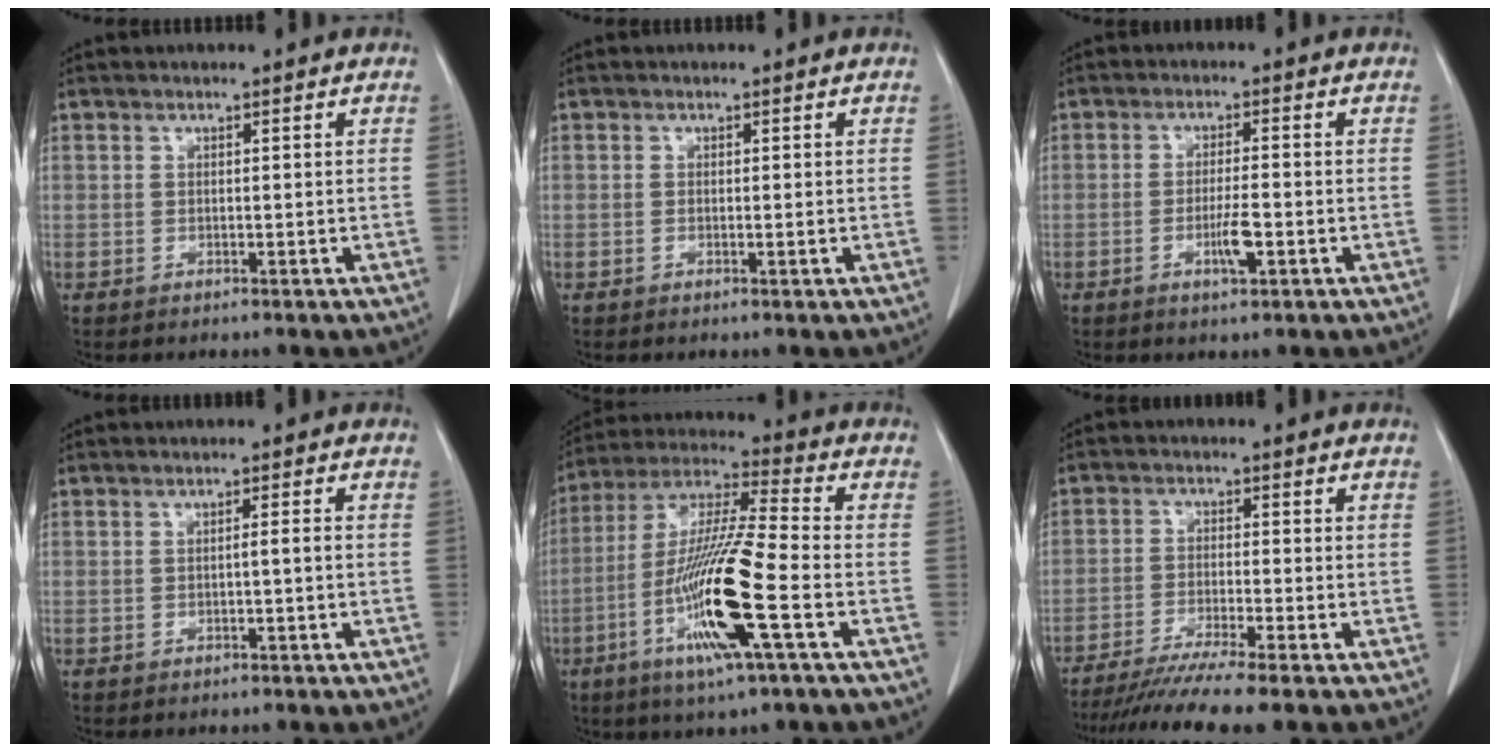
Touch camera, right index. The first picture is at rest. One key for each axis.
{"total": 0.5, "fx": -0.1, "fy": 0.0, "fz": 0.5, "tx": -0.008, "ty": 0.001, "tz": 0.001}
{"total": 4.0, "fx": -1.5, "fy": 0.4, "fz": 3.7, "tx": -0.067, "ty": -0.002, "tz": -0.024}
{"total": 1.1, "fx": -0.4, "fy": -0.1, "fz": 1.0, "tx": -0.016, "ty": 0.002, "tz": -0.004}
{"total": 16.4, "fx": -5.6, "fy": 0.2, "fz": 15.4, "tx": -0.309, "ty": -0.016, "tz": -0.109}
{"total": 9.1, "fx": -7.6, "fy": -1.4, "fz": 4.8, "tx": -0.068, "ty": -0.029, "tz": -0.124}